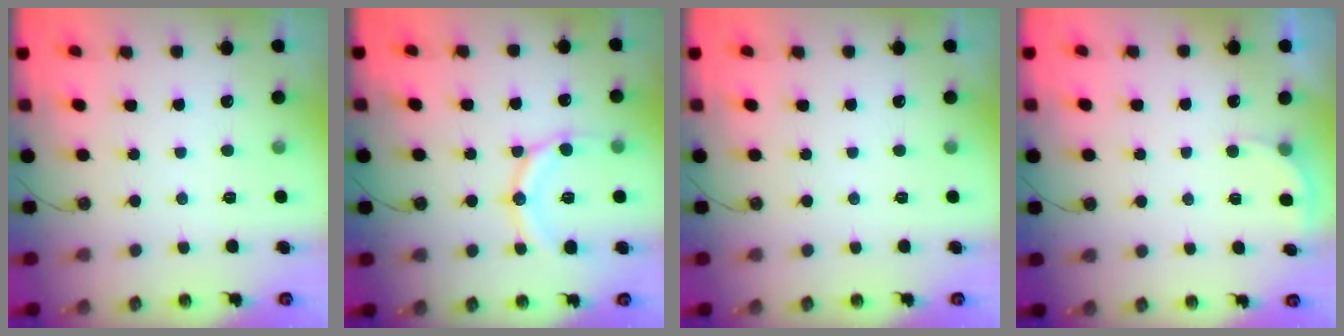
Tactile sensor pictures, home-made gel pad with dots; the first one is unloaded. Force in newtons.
{"total": 12.0, "press": 12.0, "slide": 1.1}
{"total": 0.0}
{"total": 2.3, "press": 2.3, "slide": 0.5}